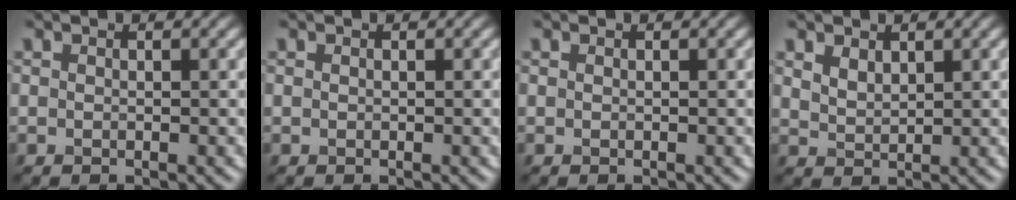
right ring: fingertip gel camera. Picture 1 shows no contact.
{"total": 0.0}
{"total": 0.0}
{"total": 1.8, "force": [1.2, 1.0, 0.9], "torque": [-0.021, -0.002, 0.029]}